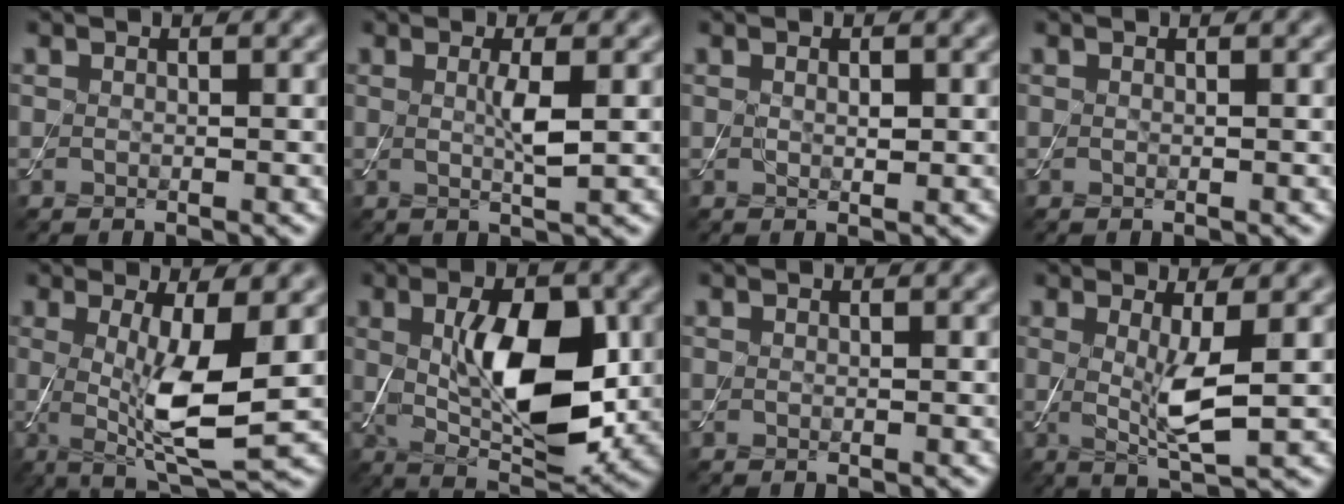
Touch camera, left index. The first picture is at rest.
{"total": 2.2, "force": [0.2, 0.2, 2.2], "torque": [-0.045, -0.002, 0.003]}
{"total": 1.0, "force": [0.2, 0.5, 0.9], "torque": [-0.016, -0.001, 0.004]}
{"total": 0.0}
{"total": 7.3, "force": [0.0, 1.7, 7.1], "torque": [-0.128, -0.014, 0.005]}
{"total": 9.4, "force": [0.7, 4.3, 8.3], "torque": [-0.139, -0.004, 0.018]}
{"total": 0.0}
{"total": 4.0, "force": [0.3, 0.7, 3.9], "torque": [-0.075, -0.013, 0.010]}